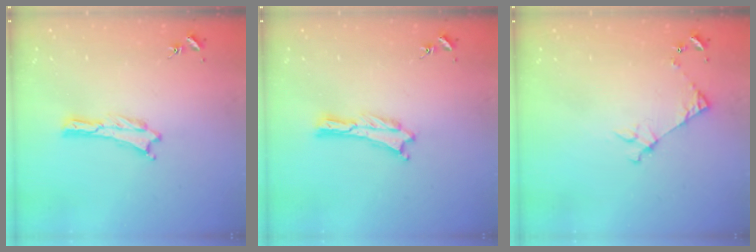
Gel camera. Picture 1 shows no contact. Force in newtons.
{"total": 0.0}
{"total": 5.0, "press": 5.0, "slide": 0.4}